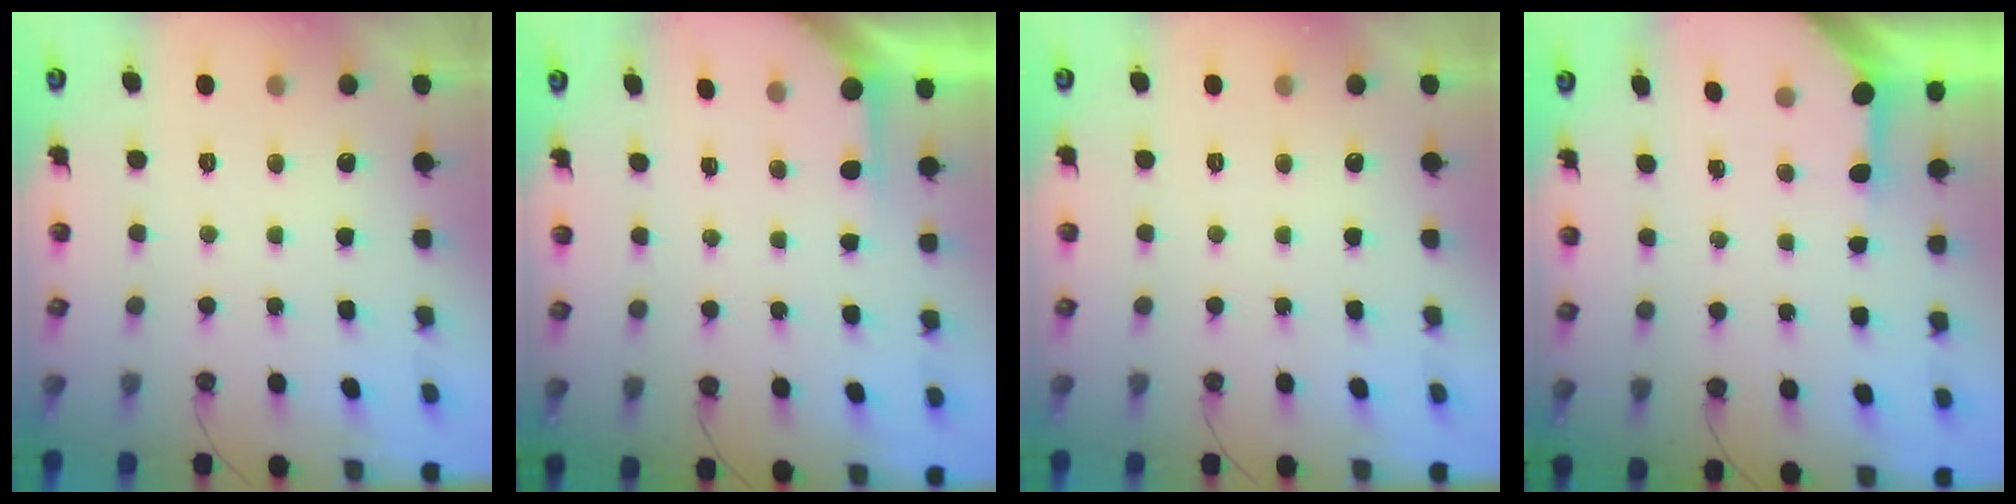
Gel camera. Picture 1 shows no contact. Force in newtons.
{"total": 2.5, "press": 2.5, "slide": 0.3}
{"total": 0.0}
{"total": 3.2, "press": 3.2, "slide": 0.3}